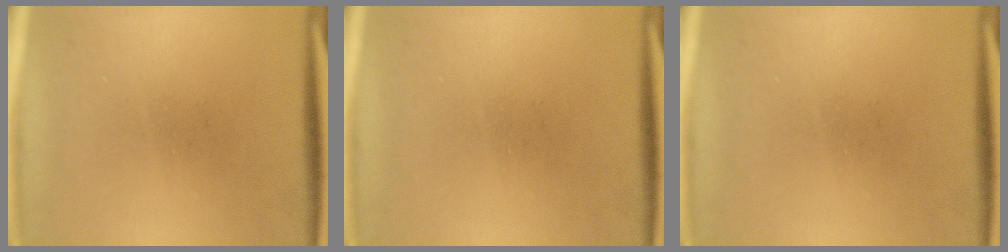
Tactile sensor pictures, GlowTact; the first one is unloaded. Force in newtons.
{"total": 0.0}
{"total": 0.0}